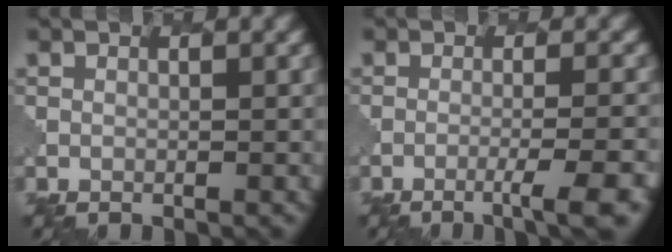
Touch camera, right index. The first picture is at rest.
{"total": 4.7, "force": [-2.5, 1.0, 3.8], "torque": [-0.049, 0.001, -0.040]}